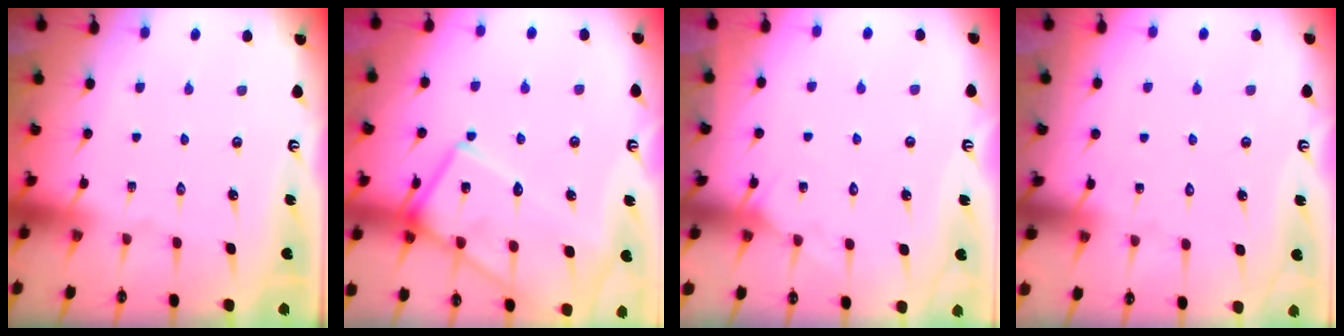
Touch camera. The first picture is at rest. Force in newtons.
{"total": 16.6, "press": 16.5, "slide": 1.4}
{"total": 6.0, "press": 6.0, "slide": 0.5}
{"total": 5.3, "press": 5.2, "slide": 0.5}